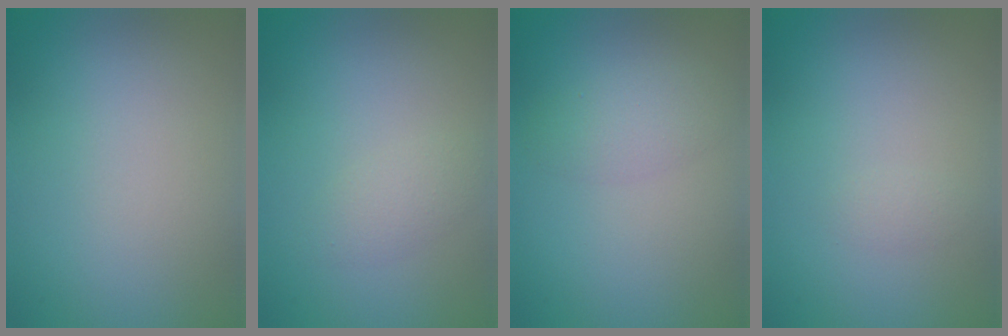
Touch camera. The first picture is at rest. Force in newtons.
{"total": 1.7, "press": 1.7, "slide": 0.1}
{"total": 2.0, "press": 2.0, "slide": 0.1}
{"total": 0.7, "press": 0.7, "slide": 0.0}